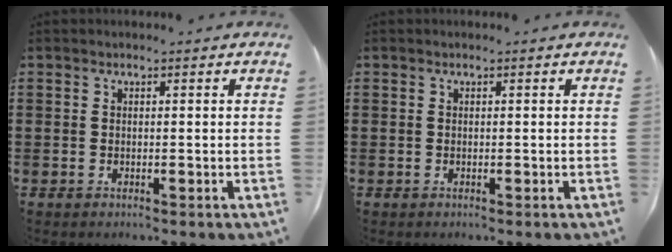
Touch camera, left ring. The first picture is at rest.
{"total": 0.0}